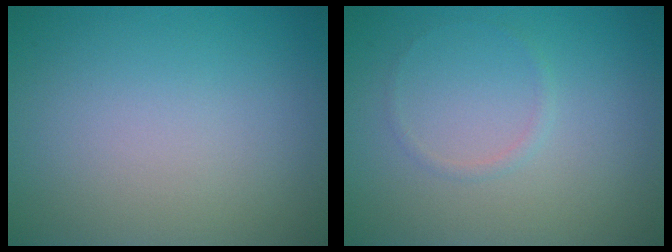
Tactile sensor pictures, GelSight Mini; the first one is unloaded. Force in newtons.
{"total": 0.7, "press": 0.7, "slide": 0.1}